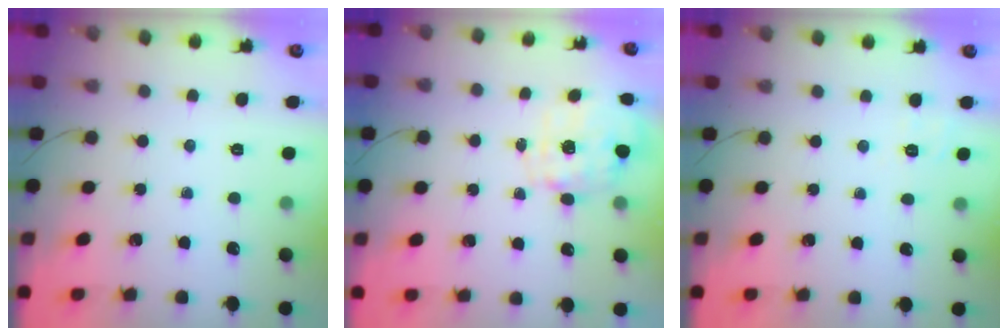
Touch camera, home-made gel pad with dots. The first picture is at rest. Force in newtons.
{"total": 2.8, "press": 2.7, "slide": 0.9}
{"total": 1.9, "press": 0.8, "slide": 1.7}